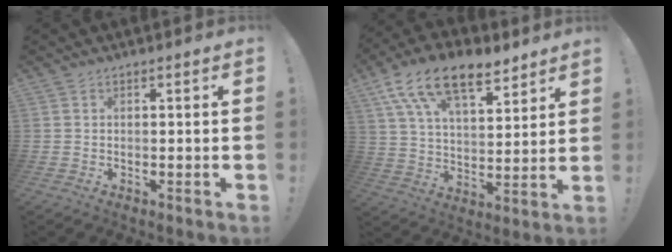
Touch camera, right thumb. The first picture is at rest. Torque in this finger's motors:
{"motor_torque": [0.16, 2.43, 0.32, 0.26, 0.11]}